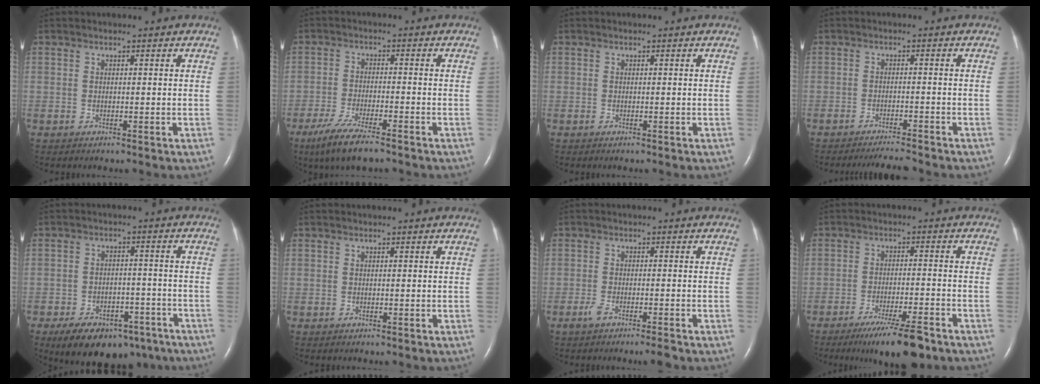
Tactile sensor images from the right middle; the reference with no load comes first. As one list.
[{"total": 8.2, "force": [-5.9, 0.9, 5.6], "torque": [-0.107, -0.022, -0.099]}, {"total": 0.0}, {"total": 4.2, "force": [-4.1, -0.4, 1.2], "torque": [-0.022, -0.014, -0.064]}, {"total": 14.1, "force": [-9.5, 7.5, 7.2], "torque": [-0.116, 0.007, -0.135]}, {"total": 0.0}, {"total": 3.1, "force": [-2.3, 0.0, 2.0], "torque": [-0.043, -0.006, -0.044]}, {"total": 9.6, "force": [-7.0, 0.9, 6.5], "torque": [-0.106, -0.023, -0.112]}]